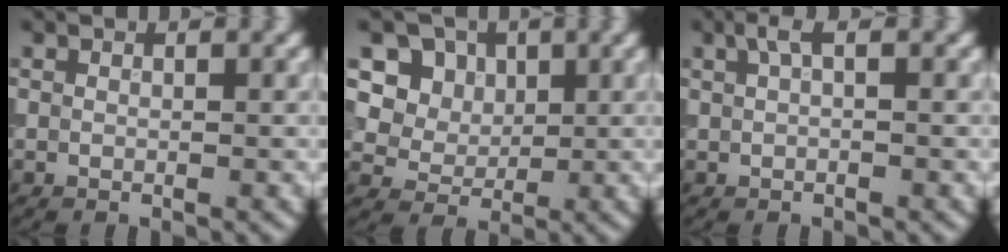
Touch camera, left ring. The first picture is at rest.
{"total": 10.1, "force": [4.9, 7.7, 4.2], "torque": [-0.100, 0.015, 0.076]}
{"total": 1.2, "force": [0.5, 0.1, 1.1], "torque": [-0.024, 0.004, 0.008]}